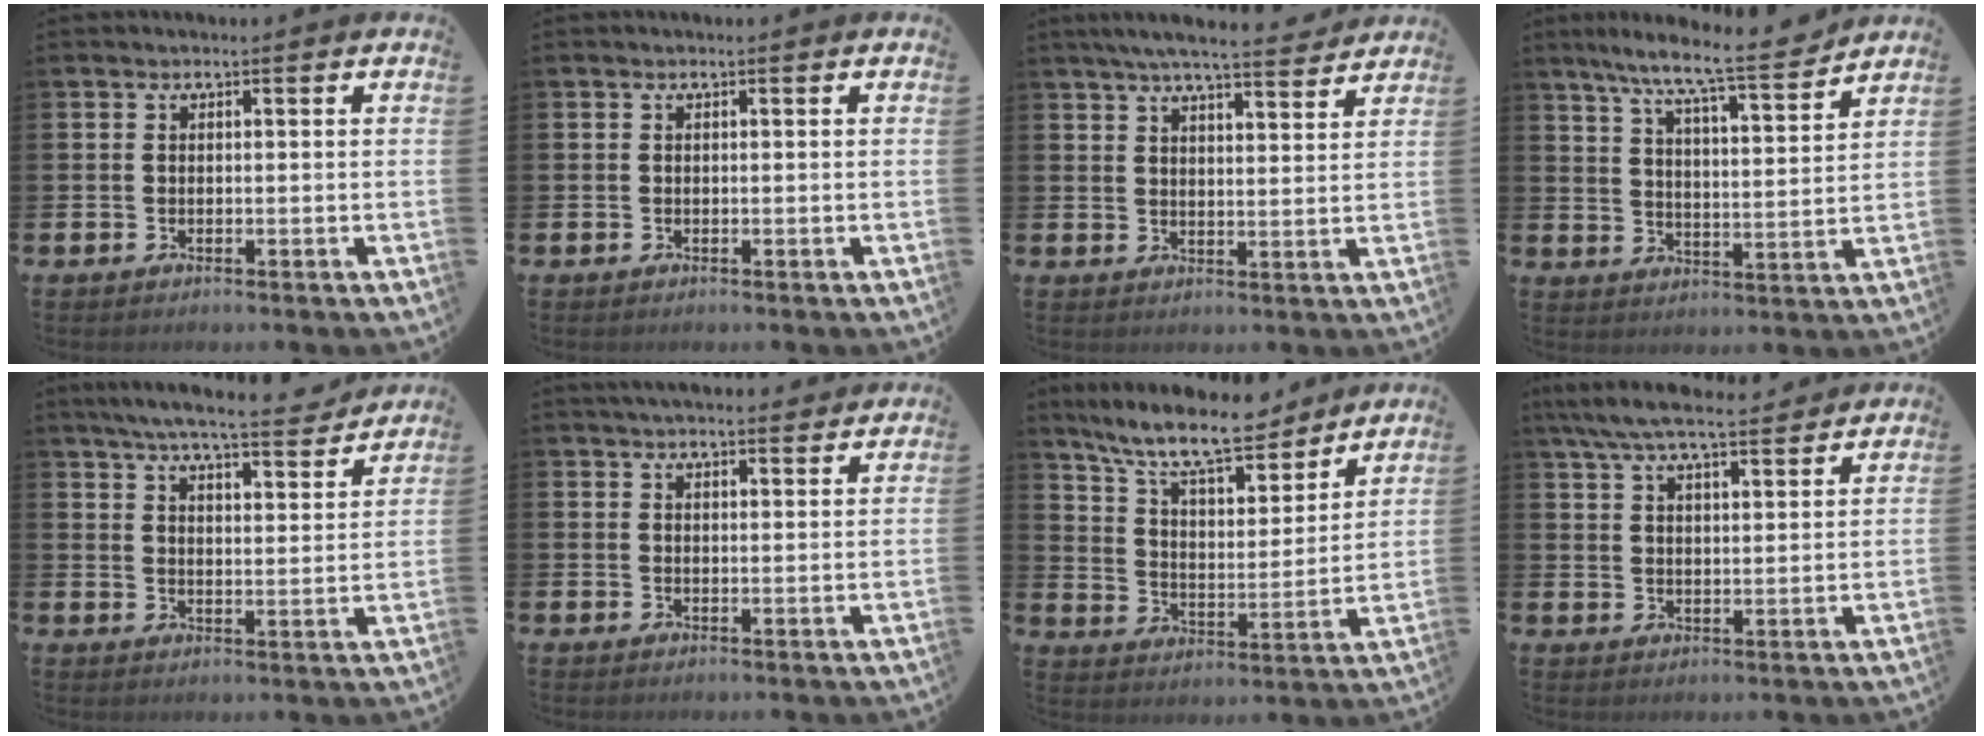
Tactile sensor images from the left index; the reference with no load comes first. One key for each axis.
{"total": 0.0}
{"total": 6.1, "fx": 5.8, "fy": 0.3, "fz": 2.0, "tx": -0.042, "ty": -0.030, "tz": 0.100}
{"total": 9.1, "fx": 8.2, "fy": -0.1, "fz": 3.9, "tx": -0.096, "ty": -0.055, "tz": 0.138}
{"total": 7.2, "fx": 6.7, "fy": 0.5, "fz": 2.4, "tx": -0.055, "ty": -0.042, "tz": 0.114}
{"total": 3.2, "fx": 3.1, "fy": 0.3, "fz": 0.5, "tx": -0.011, "ty": -0.012, "tz": 0.056}
{"total": 11.9, "fx": 10.5, "fy": 2.6, "fz": 5.0, "tx": -0.124, "ty": -0.062, "tz": 0.186}
{"total": 7.4, "fx": 6.8, "fy": 1.1, "fz": 2.6, "tx": -0.068, "ty": -0.029, "tz": 0.122}